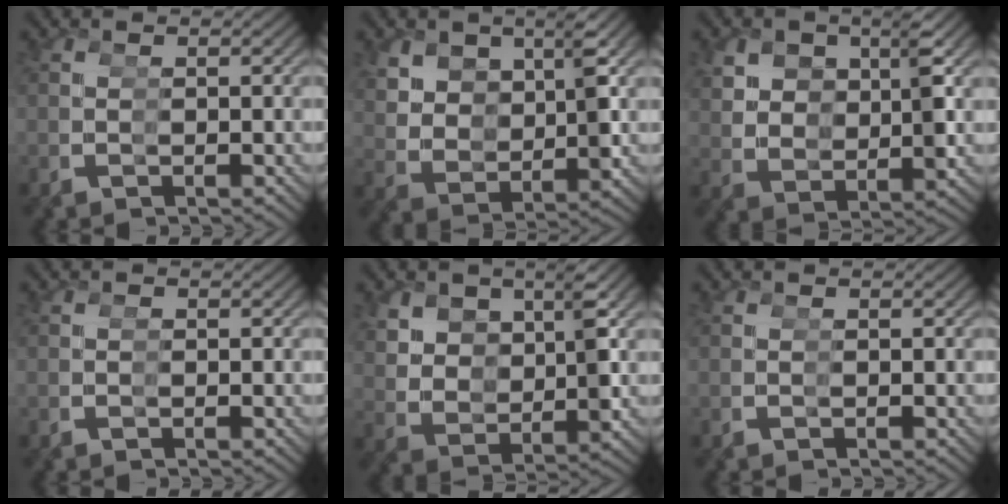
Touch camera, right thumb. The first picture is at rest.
{"total": 3.9, "force": [3.0, 1.9, 1.6], "torque": [-0.060, -0.003, 0.059]}
{"total": 2.5, "force": [2.3, 0.9, 0.6], "torque": [-0.025, -0.001, 0.047]}
{"total": 0.0}
{"total": 3.6, "force": [2.9, 1.7, 1.4], "torque": [-0.052, -0.003, 0.057]}
{"total": 0.0}